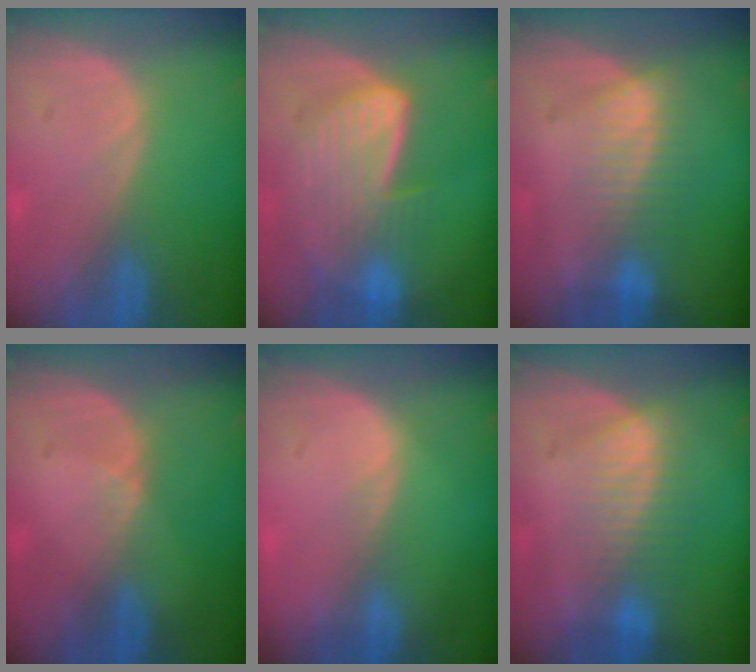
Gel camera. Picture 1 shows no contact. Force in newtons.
{"total": 7.6, "press": 7.2, "slide": 2.2}
{"total": 7.2, "press": 6.3, "slide": 3.5}
{"total": 1.4, "press": 0.9, "slide": 1.1}
{"total": 0.8, "press": 0.5, "slide": 0.7}
{"total": 6.9, "press": 6.3, "slide": 2.7}